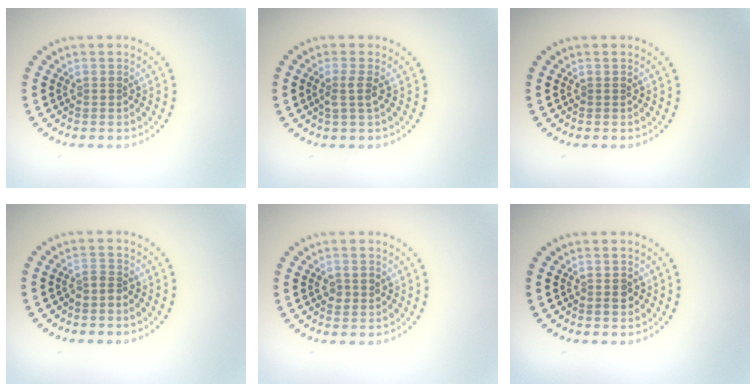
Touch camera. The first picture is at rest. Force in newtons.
{"total": 1.6, "press": 1.2, "slide": 1.0}
{"total": 0.0}
{"total": 0.9, "press": 0.6, "slide": 0.7}
{"total": 1.4, "press": 1.4, "slide": 0.1}
{"total": 1.2, "press": 1.1, "slide": 0.4}